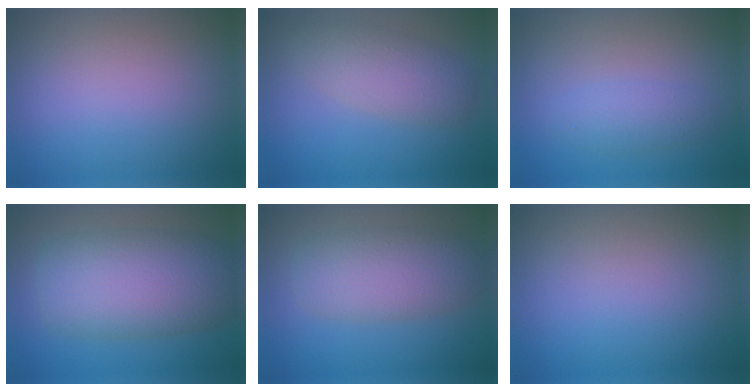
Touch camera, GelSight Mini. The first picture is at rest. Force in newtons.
{"total": 3.6, "press": 3.6, "slide": 0.4}
{"total": 1.8, "press": 1.8, "slide": 0.0}
{"total": 9.3, "press": 9.3, "slide": 0.2}
{"total": 5.4, "press": 5.4, "slide": 0.2}
{"total": 0.0}